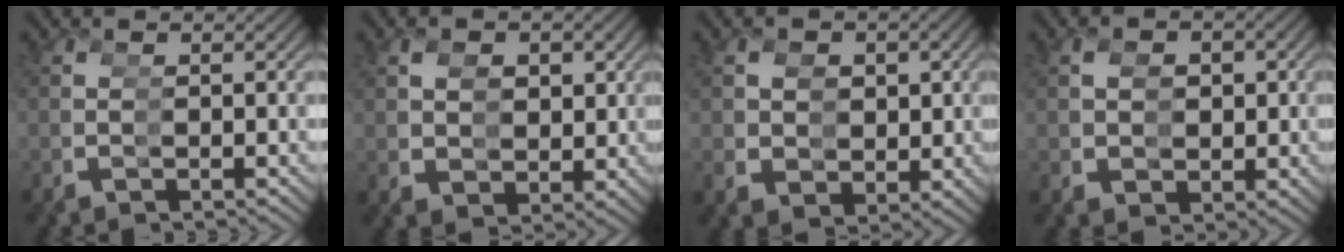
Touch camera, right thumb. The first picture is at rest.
{"total": 4.6, "force": [1.7, 3.8, 1.9], "torque": [-0.019, -0.001, 0.038]}
{"total": 5.5, "force": [1.3, 4.8, 2.3], "torque": [-0.029, -0.005, 0.032]}
{"total": 4.9, "force": [0.8, 4.2, 2.3], "torque": [-0.026, -0.004, 0.024]}